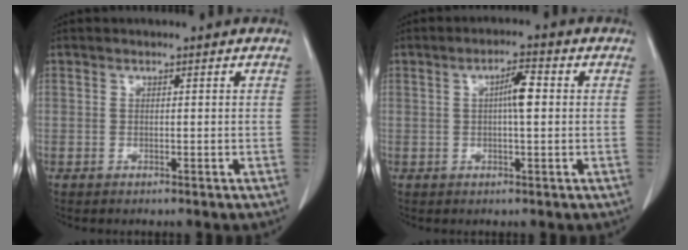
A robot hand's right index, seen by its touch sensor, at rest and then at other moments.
{"total": 4.1, "force": [0.5, 0.6, 4.0], "torque": [-0.068, 0.008, 0.005]}